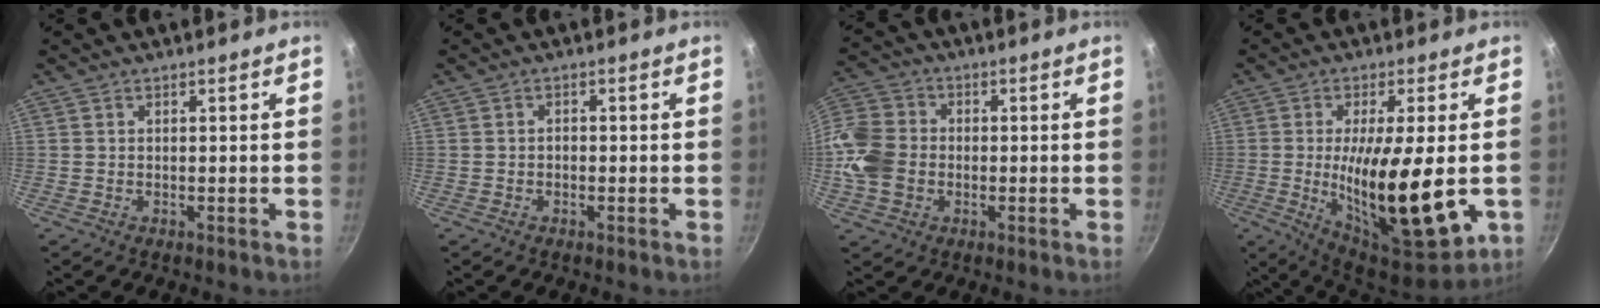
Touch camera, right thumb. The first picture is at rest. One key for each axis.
{"total": 1.0, "fx": -0.4, "fy": 0.8, "fz": 0.5, "tx": -0.008, "ty": 0.004, "tz": -0.008}
{"total": 12.7, "fx": -1.7, "fy": 10.4, "fz": 7.1, "tx": -0.139, "ty": 0.022, "tz": -0.049}
{"total": 20.7, "fx": -2.7, "fy": 6.4, "fz": 19.5, "tx": -0.306, "ty": -0.008, "tz": -0.035}